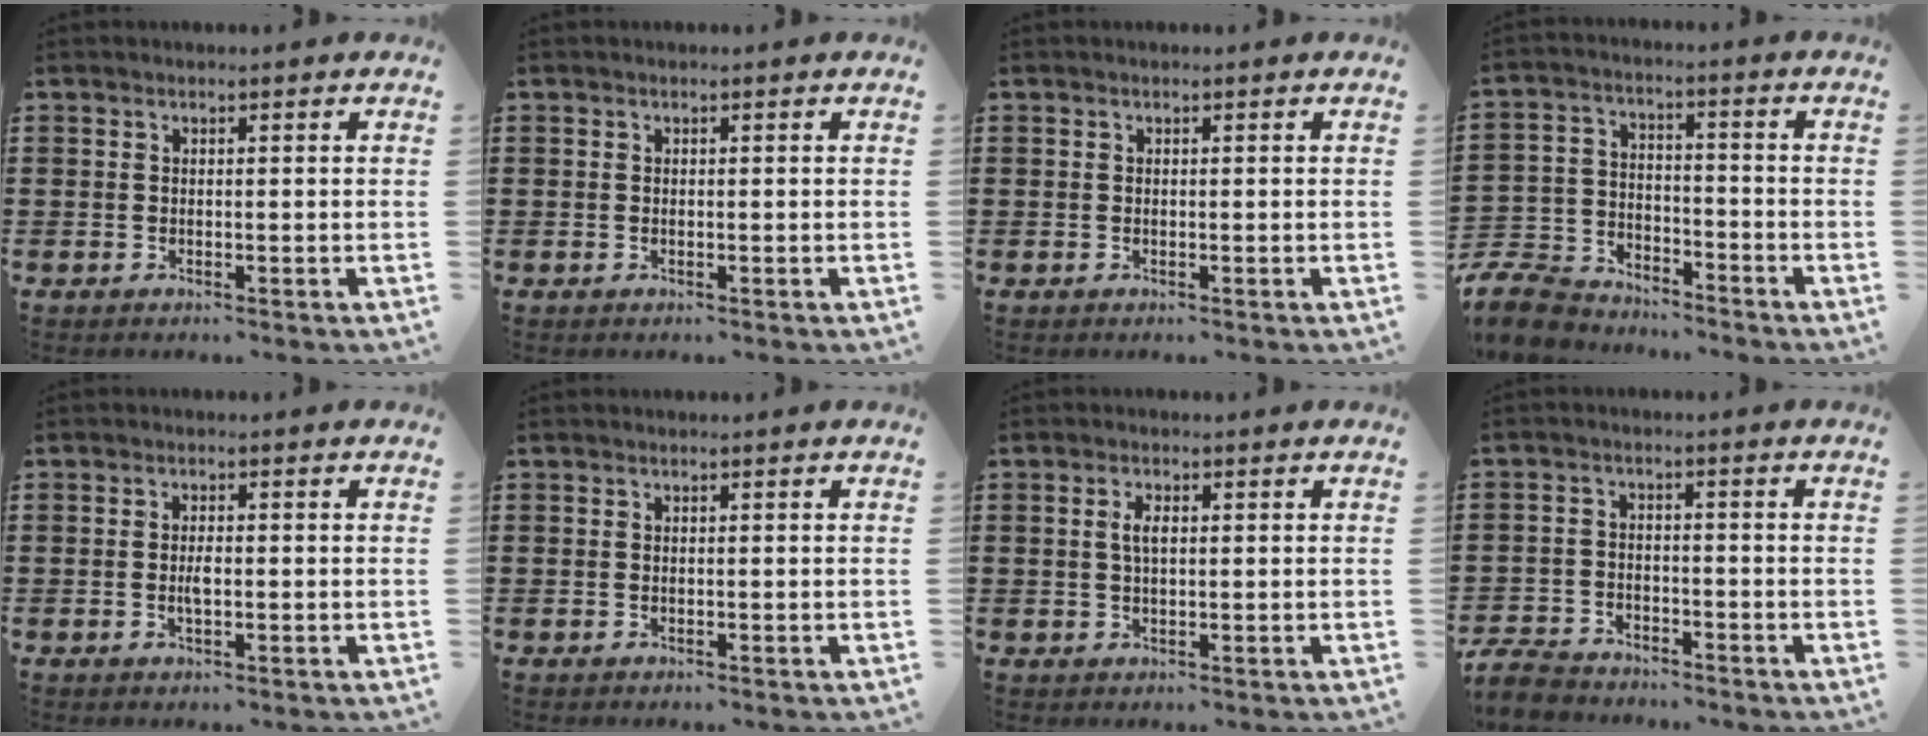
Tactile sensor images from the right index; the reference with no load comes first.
{"total": 0.0}
{"total": 0.0}
{"total": 8.1, "force": [-7.7, 2.2, 1.3], "torque": [-0.044, 0.016, -0.157]}
{"total": 2.1, "force": [-0.3, 0.7, 2.0], "torque": [-0.043, -0.002, -0.008]}
{"total": 0.0}
{"total": 2.5, "force": [0.4, 1.0, 2.3], "torque": [-0.046, 0.005, 0.005]}
{"total": 4.5, "force": [-4.3, 1.0, 0.8], "torque": [-0.036, -0.002, -0.093]}